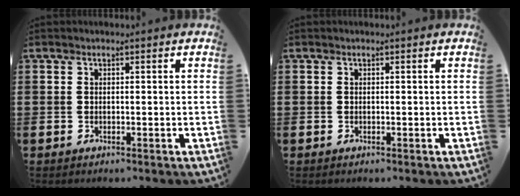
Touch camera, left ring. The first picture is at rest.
{"total": 0.0}